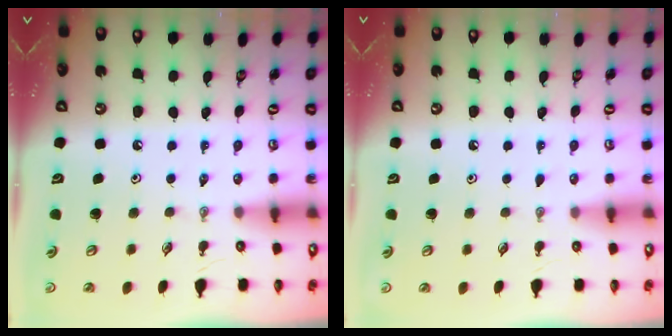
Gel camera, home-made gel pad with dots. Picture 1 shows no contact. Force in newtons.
{"total": 2.8, "press": 2.8, "slide": 0.3}